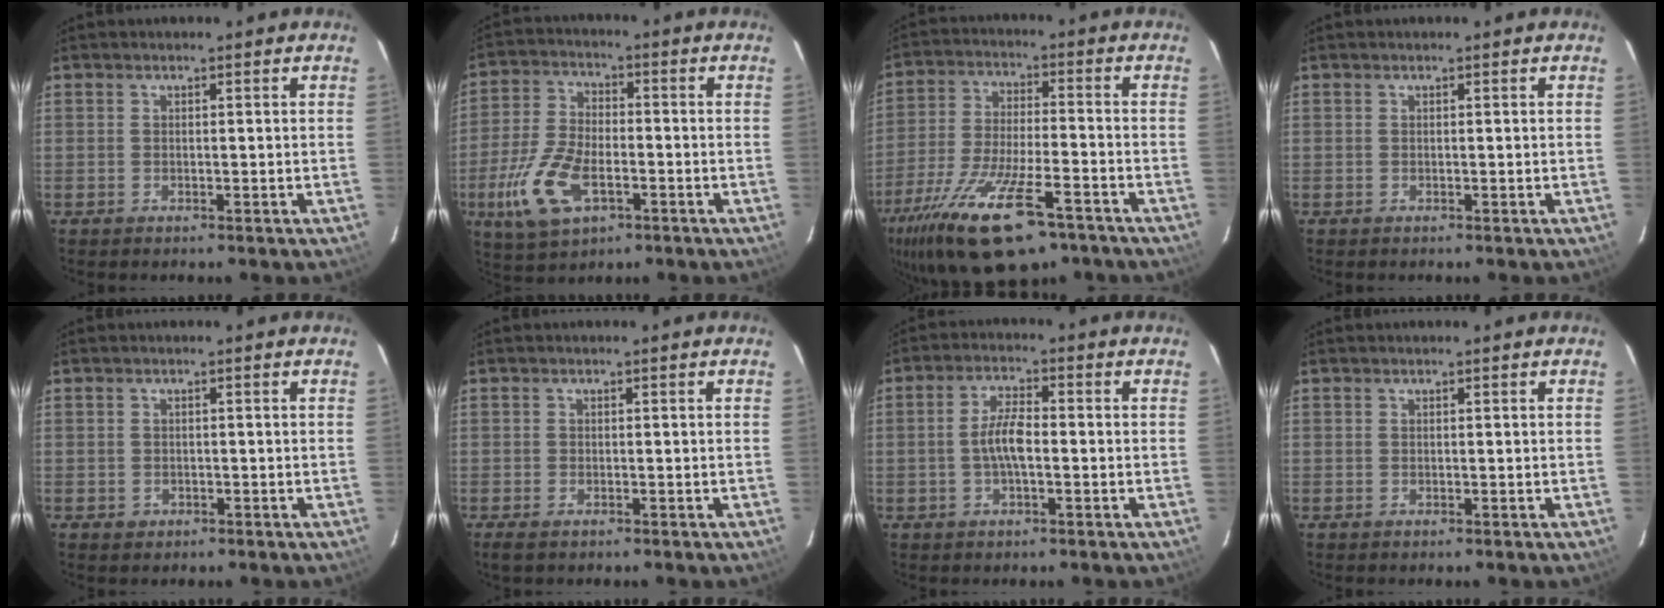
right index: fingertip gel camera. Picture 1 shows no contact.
{"total": 13.0, "force": [-4.9, 6.6, 10.0], "torque": [-0.225, -0.007, -0.090]}
{"total": 20.2, "force": [-12.8, 6.6, 14.2], "torque": [-0.283, -0.049, -0.216]}
{"total": 0.0}
{"total": 1.6, "force": [-0.6, 1.4, 0.4], "torque": [-0.004, 0.001, -0.006]}
{"total": 2.1, "force": [-1.4, 1.0, 1.2], "torque": [-0.024, -0.007, -0.026]}
{"total": 5.4, "force": [-0.9, 1.8, 5.0], "torque": [-0.100, 0.008, -0.018]}
{"total": 0.0}